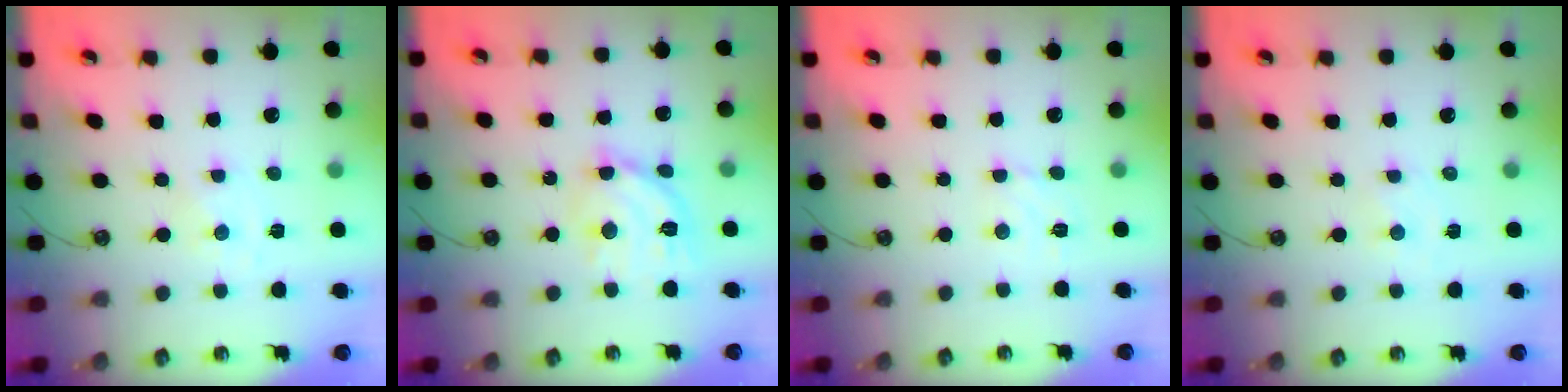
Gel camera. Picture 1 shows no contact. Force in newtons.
{"total": 14.8, "press": 14.8, "slide": 1.1}
{"total": 2.5, "press": 2.5, "slide": 0.3}
{"total": 0.8, "press": 0.8, "slide": 0.2}